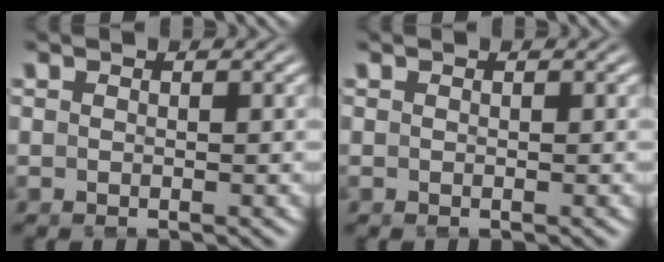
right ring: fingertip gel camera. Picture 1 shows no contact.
{"total": 0.0}